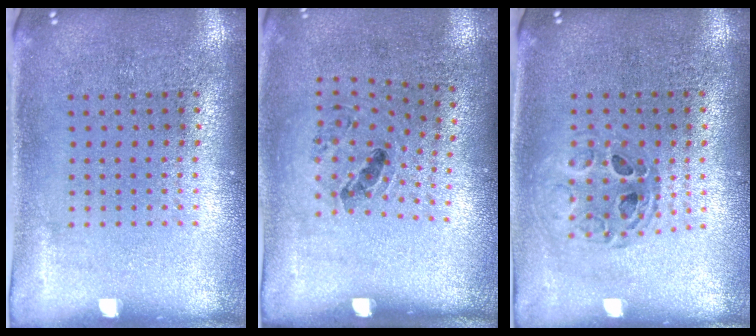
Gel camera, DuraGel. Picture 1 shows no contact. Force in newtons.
{"total": 1.1, "press": 0.7, "slide": 0.9}
{"total": 0.8, "press": 0.8, "slide": 0.1}